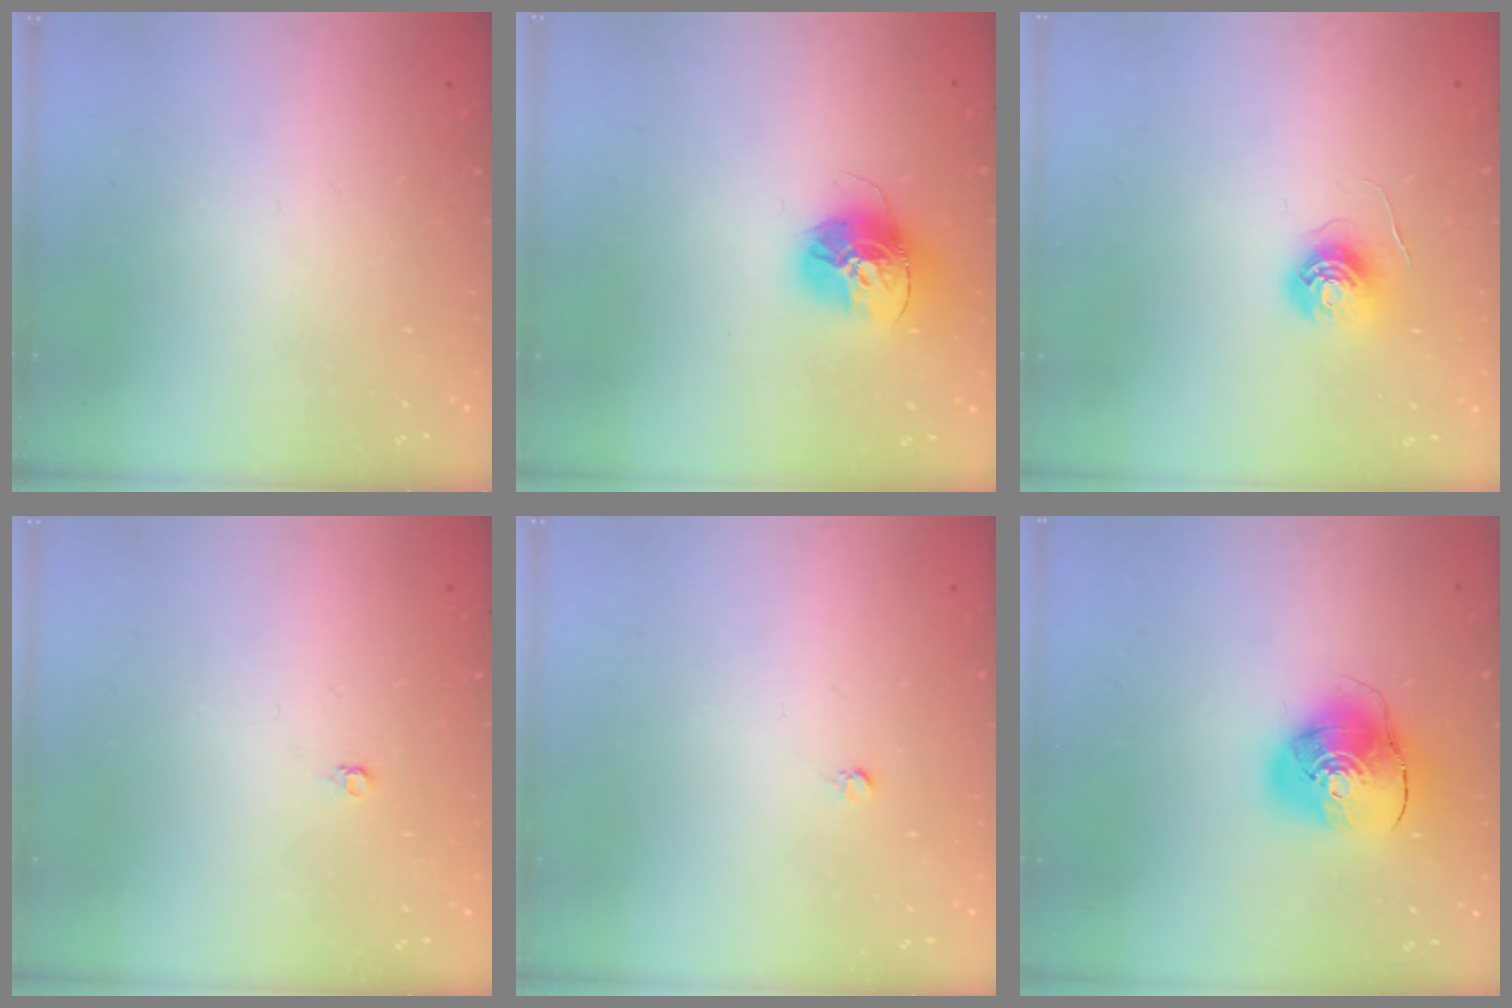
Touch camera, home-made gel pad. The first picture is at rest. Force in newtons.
{"total": 14.6, "press": 14.6, "slide": 1.5}
{"total": 6.0, "press": 6.0, "slide": 0.3}
{"total": 3.3, "press": 3.3, "slide": 0.3}
{"total": 2.5, "press": 2.5, "slide": 0.2}
{"total": 10.4, "press": 10.3, "slide": 1.4}